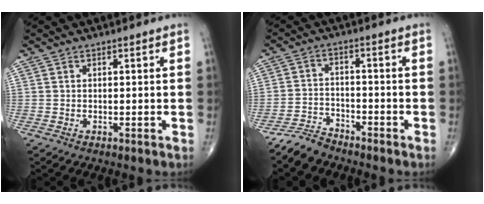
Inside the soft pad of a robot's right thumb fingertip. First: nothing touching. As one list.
[{"total": 4.7, "force": [-4.4, 1.6, 0.5], "torque": [-0.007, 0.019, -0.090]}]